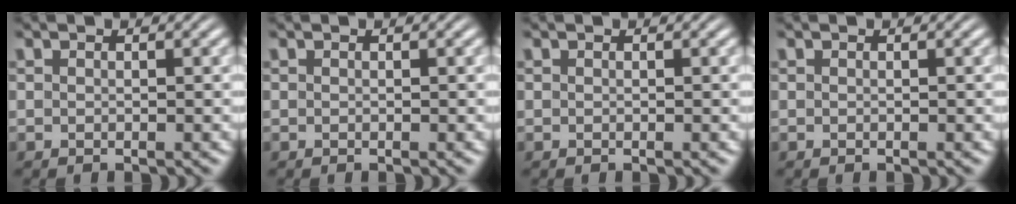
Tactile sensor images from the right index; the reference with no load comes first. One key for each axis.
{"total": 0.0}
{"total": 0.0}
{"total": 0.0}